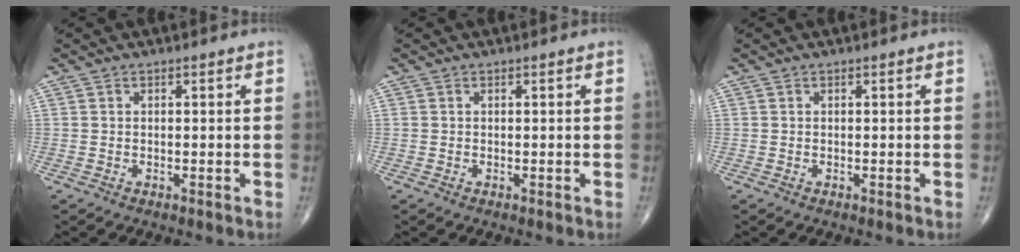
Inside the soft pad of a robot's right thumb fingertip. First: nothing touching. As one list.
[{"total": 0.0}, {"total": 0.0}]